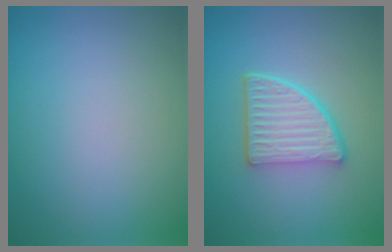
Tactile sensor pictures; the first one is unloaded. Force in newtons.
{"total": 4.8, "press": 3.8, "slide": 2.9}